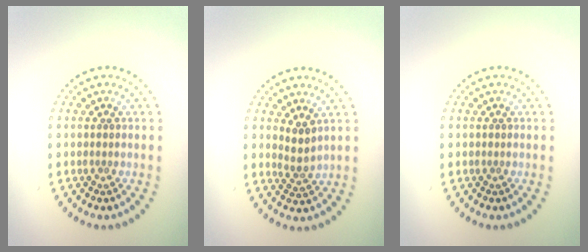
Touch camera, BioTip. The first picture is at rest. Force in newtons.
{"total": 1.7, "press": 1.4, "slide": 1.0}
{"total": 0.0}